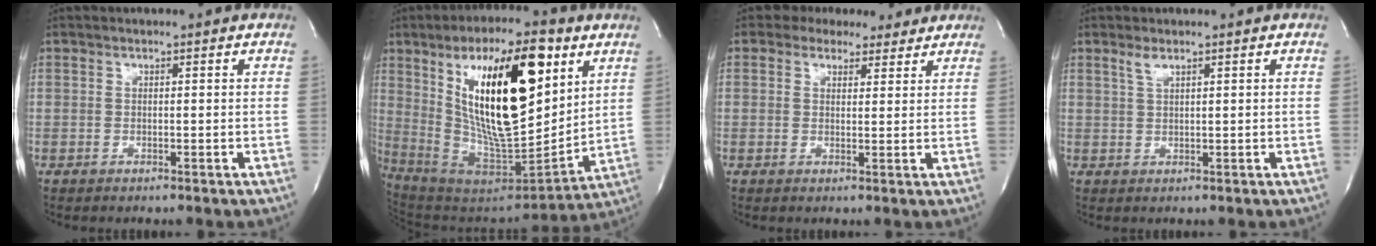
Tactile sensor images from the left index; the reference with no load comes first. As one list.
[{"total": 24.9, "force": [9.5, 7.0, 21.9], "torque": [-0.387, -0.005, 0.161]}, {"total": 6.3, "force": [5.1, 3.6, 1.1], "torque": [-0.014, 0.018, 0.064]}, {"total": 1.5, "force": [1.1, 0.1, 1.1], "torque": [-0.030, 0.003, 0.026]}]